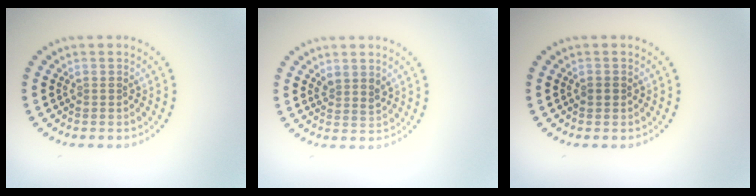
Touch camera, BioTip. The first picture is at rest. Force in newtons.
{"total": 1.6, "press": 1.2, "slide": 1.0}
{"total": 0.8, "press": 0.8, "slide": 0.1}